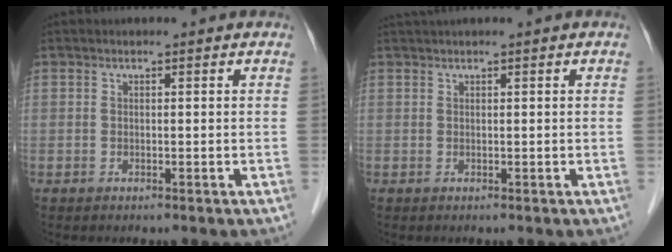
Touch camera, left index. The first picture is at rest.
{"total": 1.6, "force": [1.4, -0.2, 0.7], "torque": [-0.010, 0.022, 0.029]}